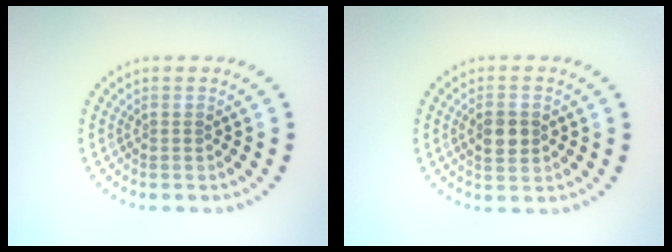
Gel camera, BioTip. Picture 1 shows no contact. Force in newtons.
{"total": 2.5, "press": 2.5, "slide": 0.1}